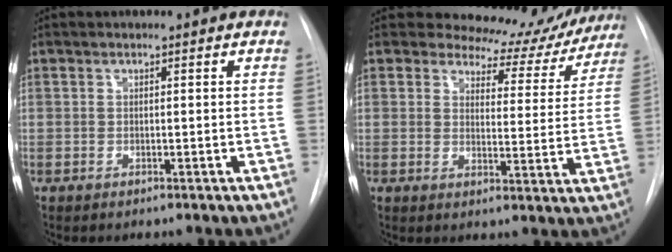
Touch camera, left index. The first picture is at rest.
{"total": 11.1, "force": [10.4, 3.8, 0.8], "torque": [0.012, -0.031, 0.107]}